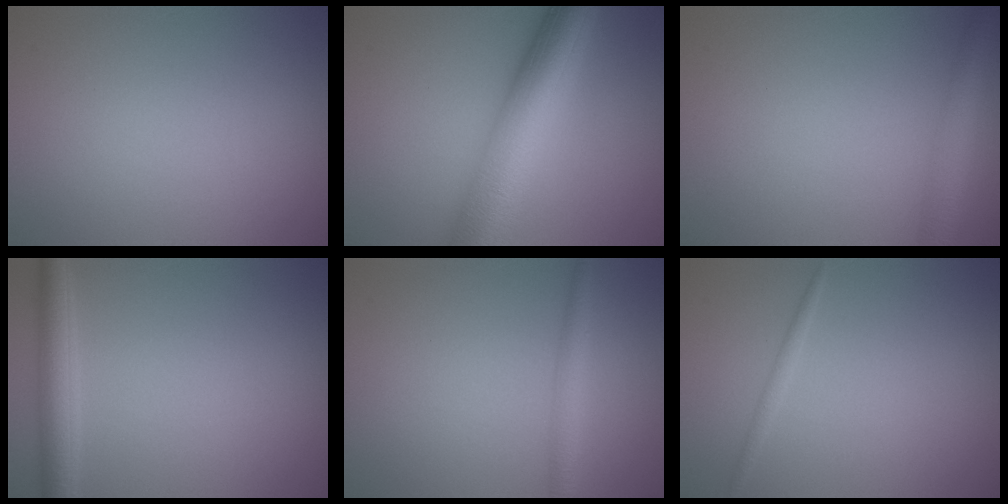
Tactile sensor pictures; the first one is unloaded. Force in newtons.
{"total": 9.8, "press": 9.8, "slide": 0.2}
{"total": 3.2, "press": 3.2, "slide": 0.1}
{"total": 3.1, "press": 3.1, "slide": 0.1}
{"total": 1.9, "press": 1.8, "slide": 0.1}
{"total": 0.8, "press": 0.8, "slide": 0.0}